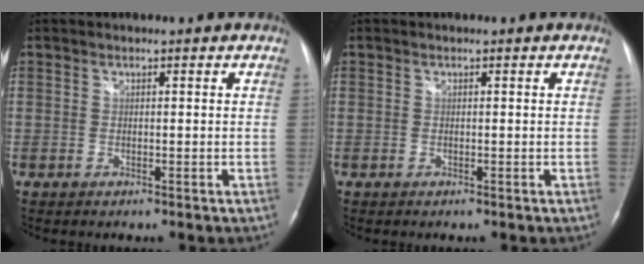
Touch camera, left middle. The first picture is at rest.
{"total": 0.0}